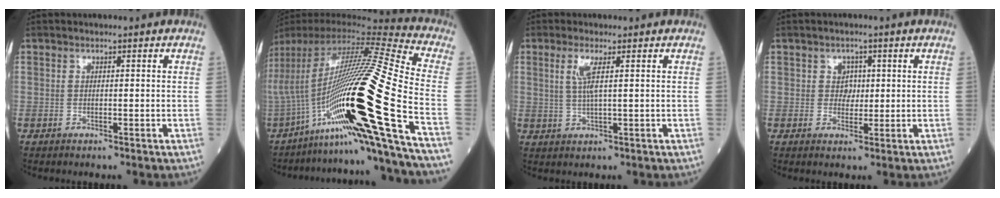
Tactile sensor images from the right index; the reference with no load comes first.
{"total": 29.1, "force": [-10.6, -1.4, 27.0], "torque": [-0.473, -0.026, -0.196]}
{"total": 3.5, "force": [1.1, 0.1, 3.3], "torque": [-0.073, -0.002, 0.022]}
{"total": 2.3, "force": [0.5, 2.1, 1.0], "torque": [-0.006, 0.001, 0.005]}